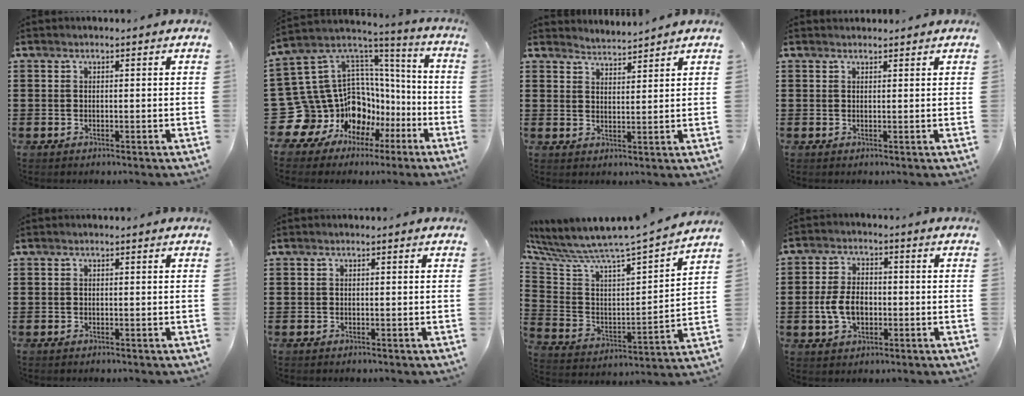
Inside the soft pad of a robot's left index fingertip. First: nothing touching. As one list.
[{"total": 14.5, "force": [-5.0, 12.9, 4.4], "torque": [-0.139, -0.037, -0.044]}, {"total": 2.8, "force": [2.8, -0.3, -0.4], "torque": [-0.002, -0.014, 0.052]}, {"total": 1.0, "force": [1.0, 0.3, 0.0], "torque": [-0.004, 0.000, 0.019]}, {"total": 0.0}, {"total": 0.0}, {"total": 5.3, "force": [5.0, -0.2, 1.7], "torque": [-0.064, -0.067, 0.072]}, {"total": 6.0, "force": [-1.2, 3.8, 4.5], "torque": [-0.104, 0.002, -0.027]}]